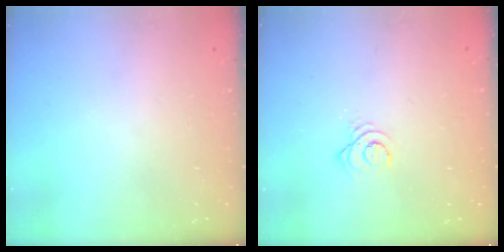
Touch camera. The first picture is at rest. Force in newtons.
{"total": 3.7, "press": 3.6, "slide": 0.5}